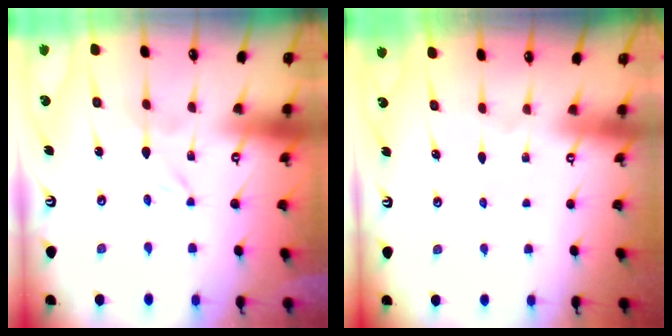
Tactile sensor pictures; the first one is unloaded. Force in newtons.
{"total": 0.0}